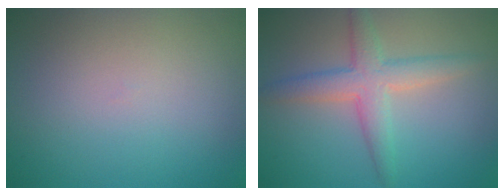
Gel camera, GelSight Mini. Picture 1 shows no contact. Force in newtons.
{"total": 4.0, "press": 4.0, "slide": 0.1}